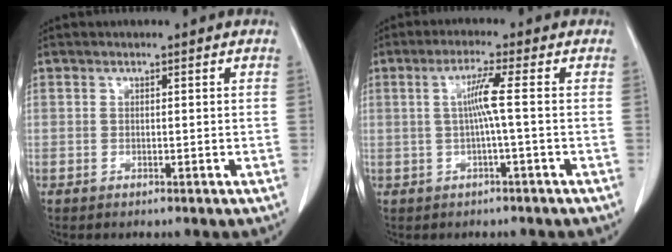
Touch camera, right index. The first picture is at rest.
{"total": 4.2, "force": [0.1, -0.9, 4.1], "torque": [-0.081, 0.006, 0.001]}